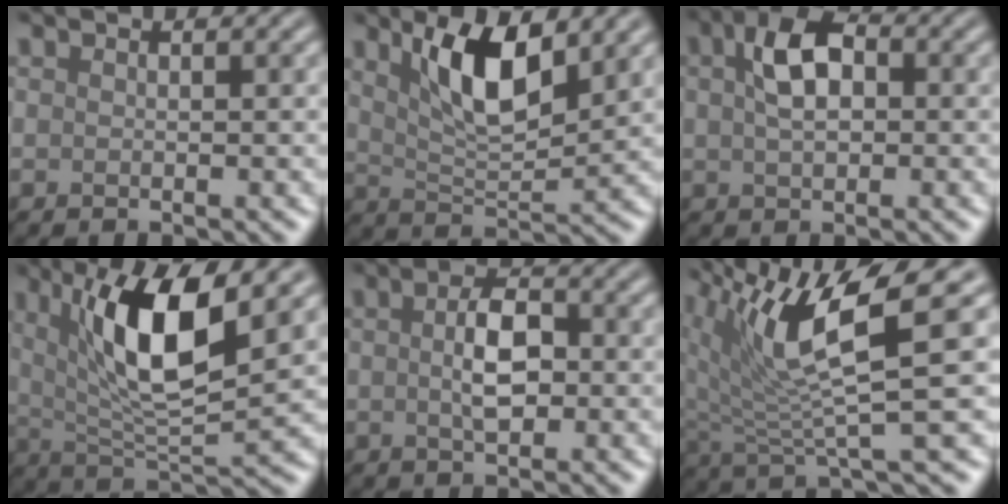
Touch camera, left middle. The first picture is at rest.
{"total": 6.5, "force": [3.0, 2.3, 5.3], "torque": [-0.102, -0.002, 0.054]}
{"total": 4.5, "force": [1.0, 2.6, 3.5], "torque": [-0.068, 0.010, 0.010]}
{"total": 8.8, "force": [3.0, 2.4, 7.9], "torque": [-0.135, -0.011, 0.055]}
{"total": 3.5, "force": [0.1, 1.7, 3.1], "torque": [-0.063, 0.003, -0.001]}
{"total": 8.4, "force": [3.4, 1.9, 7.4], "torque": [-0.142, -0.001, 0.062]}